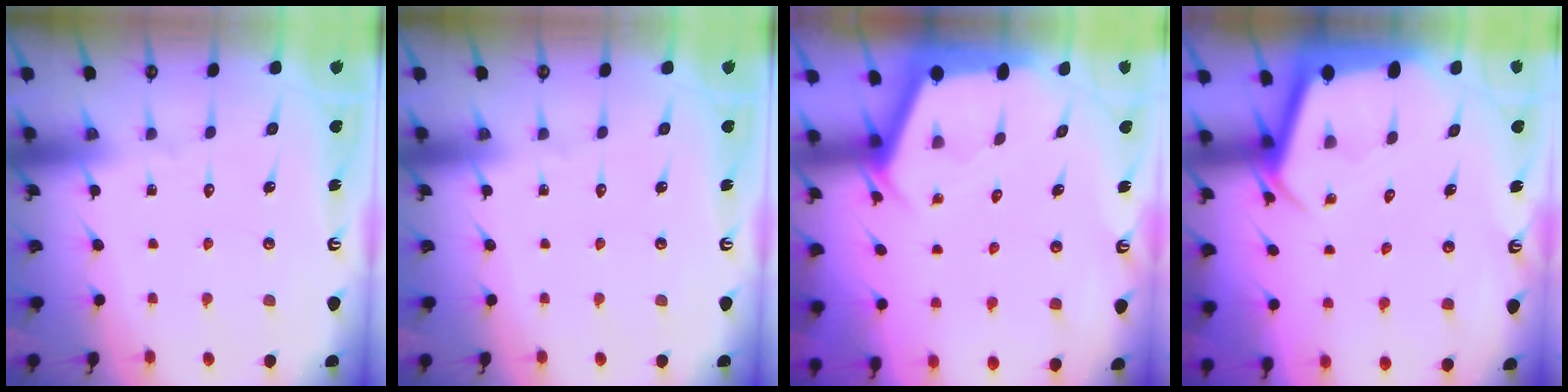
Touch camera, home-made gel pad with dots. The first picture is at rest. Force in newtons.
{"total": 0.0}
{"total": 2.3, "press": 2.3, "slide": 0.2}
{"total": 3.5, "press": 3.5, "slide": 0.2}